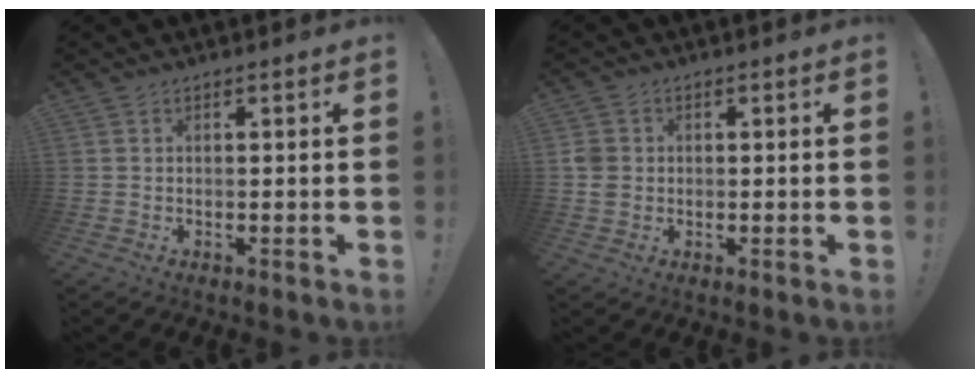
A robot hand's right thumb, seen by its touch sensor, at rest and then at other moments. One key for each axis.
{"total": 4.2, "fx": 0.3, "fy": 3.7, "fz": 1.9, "tx": -0.045, "ty": 0.003, "tz": 0.005}